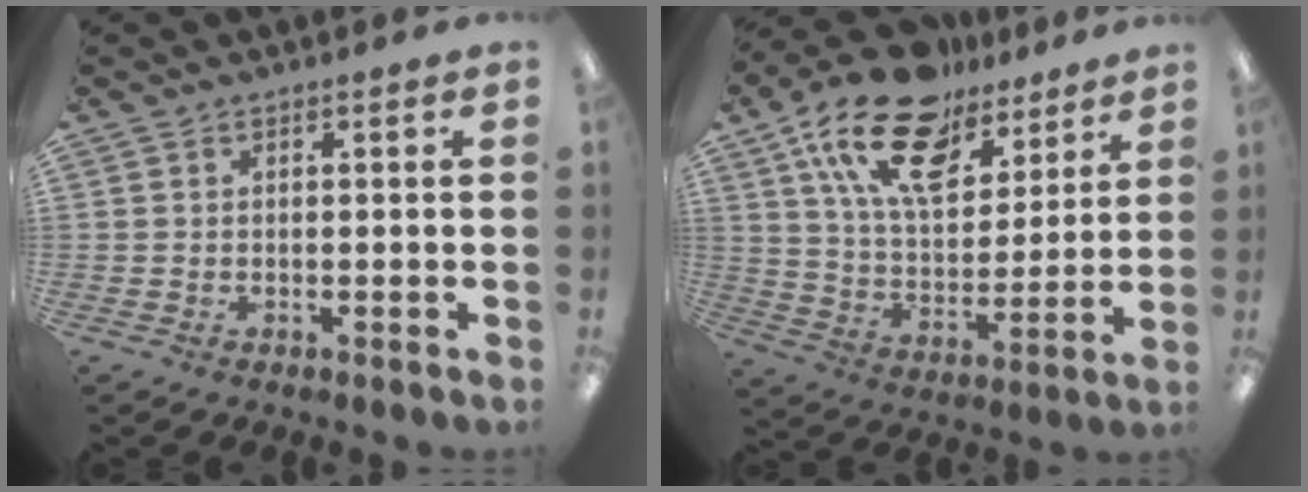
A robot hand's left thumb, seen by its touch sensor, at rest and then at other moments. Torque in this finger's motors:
{"motor_torque": [0.57, 0.63, 1.43, -1.33, 0.45]}